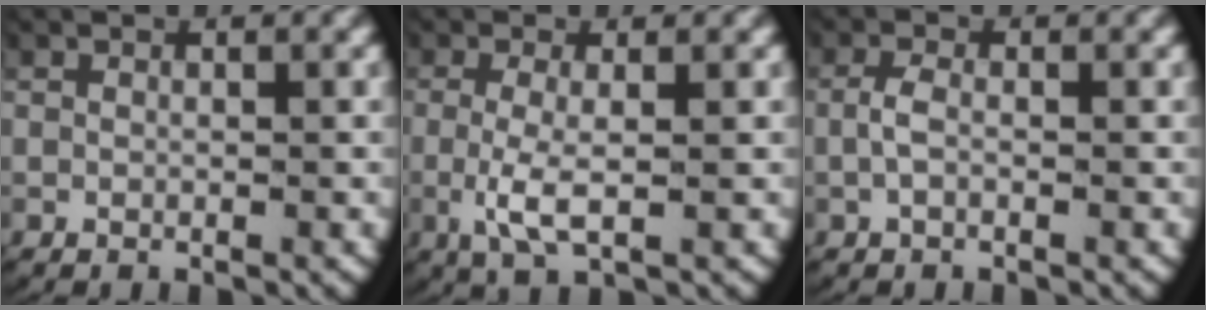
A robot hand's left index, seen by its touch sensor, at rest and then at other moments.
{"total": 3.2, "force": [-0.5, 0.9, 3.0], "torque": [-0.074, -0.015, -0.001]}
{"total": 1.4, "force": [-0.4, 0.5, 1.2], "torque": [-0.041, -0.004, -0.005]}